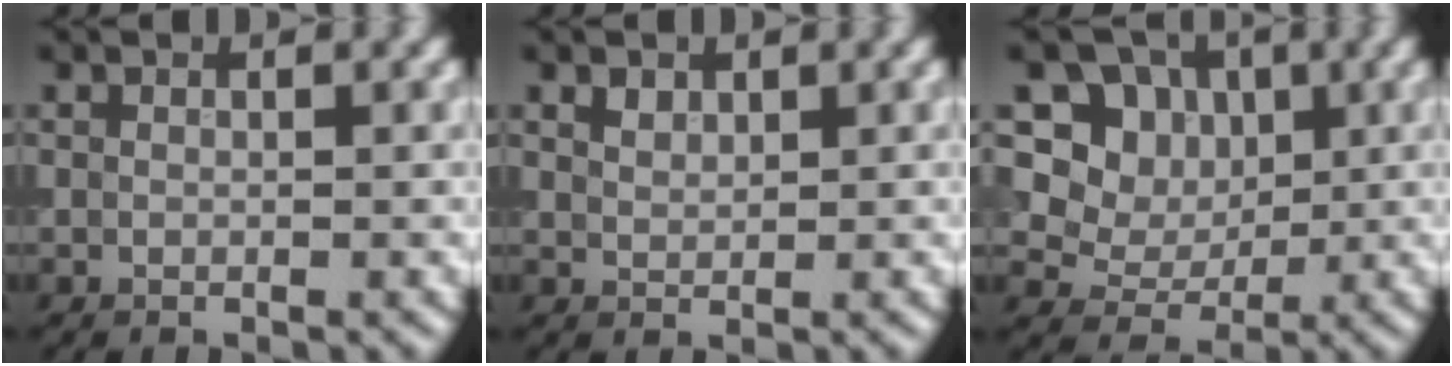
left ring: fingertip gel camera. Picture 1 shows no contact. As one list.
[{"total": 0.9, "force": [0.8, 0.4, 0.1], "torque": [-0.003, 0.003, 0.017]}, {"total": 8.9, "force": [3.5, 7.4, 3.5], "torque": [-0.074, 0.006, 0.054]}]